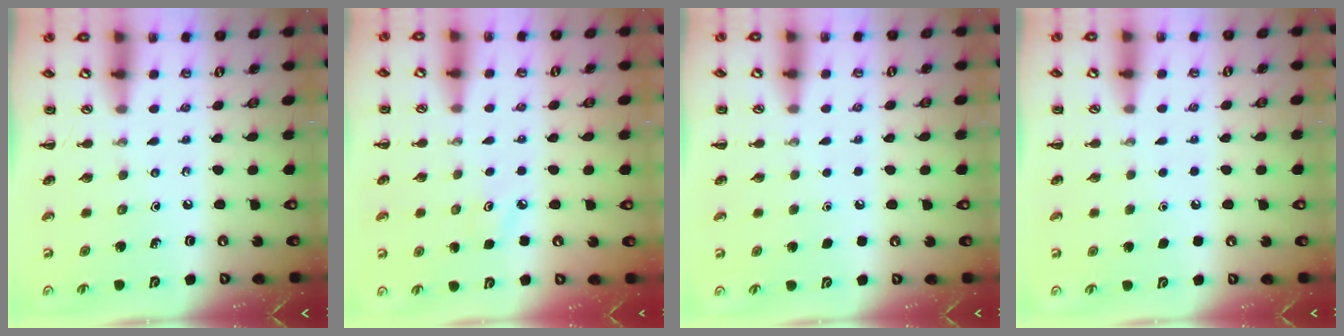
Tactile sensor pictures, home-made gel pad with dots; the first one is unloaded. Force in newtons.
{"total": 3.1, "press": 2.9, "slide": 0.9}
{"total": 1.6, "press": 1.6, "slide": 0.1}
{"total": 1.6, "press": 1.6, "slide": 0.1}